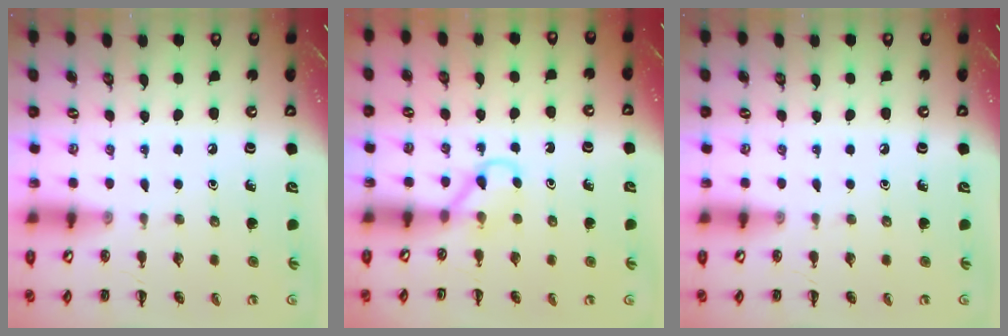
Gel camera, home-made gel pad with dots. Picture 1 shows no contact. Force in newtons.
{"total": 3.2, "press": 3.1, "slide": 1.0}
{"total": 0.0}